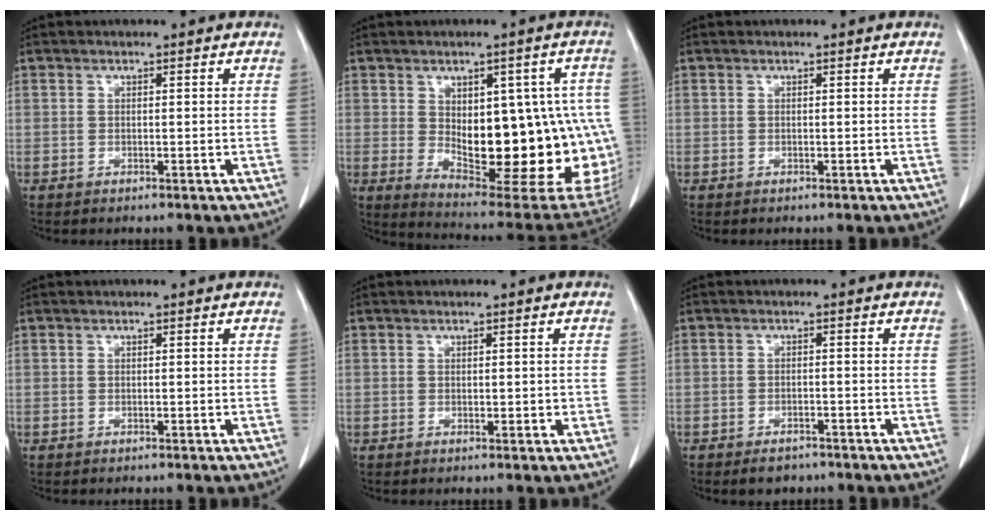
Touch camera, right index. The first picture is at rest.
{"total": 22.2, "force": [-1.7, 9.3, 20.1], "torque": [-0.196, 0.014, 0.011]}
{"total": 0.0}
{"total": 0.0}
{"total": 1.5, "force": [0.1, 1.0, 1.2], "torque": [-0.015, -0.001, 0.005]}
{"total": 2.8, "force": [-2.1, 1.4, 1.2], "torque": [-0.017, 0.001, -0.026]}